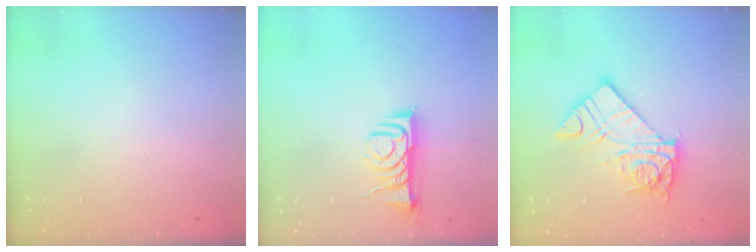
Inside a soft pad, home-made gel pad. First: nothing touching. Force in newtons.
{"total": 8.3, "press": 8.2, "slide": 0.9}
{"total": 11.5, "press": 11.4, "slide": 1.0}